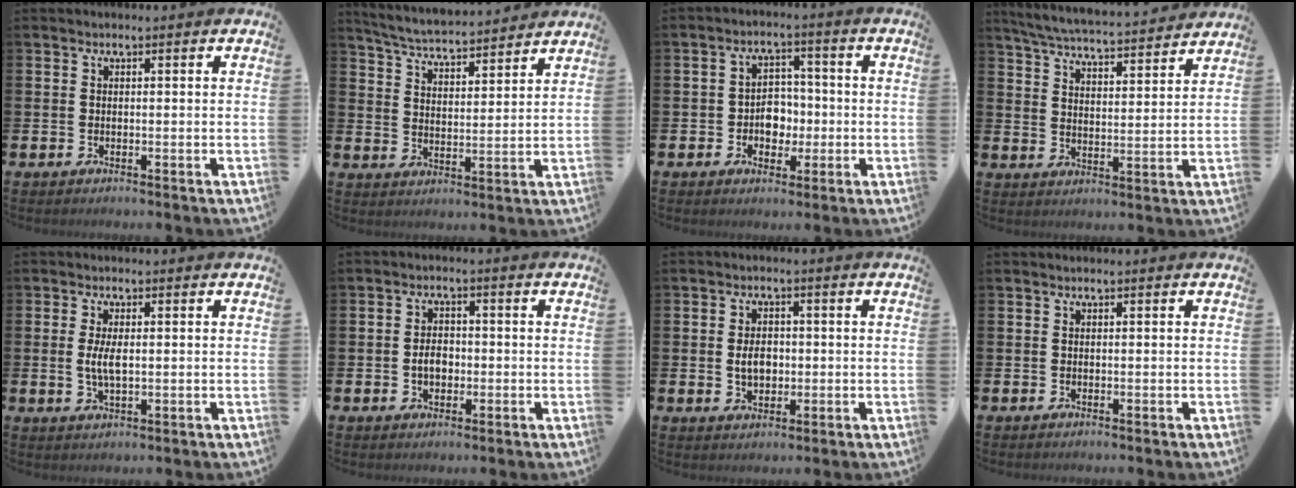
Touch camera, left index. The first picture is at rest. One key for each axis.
{"total": 5.2, "fx": 5.2, "fy": 0.1, "fz": 0.8, "tx": -0.038, "ty": -0.037, "tz": 0.088}
{"total": 4.3, "fx": -0.9, "fy": 3.6, "fz": 2.2, "tx": -0.035, "ty": 0.005, "tz": -0.027}
{"total": 5.9, "fx": 5.8, "fy": 0.2, "fz": 1.1, "tx": -0.048, "ty": -0.043, "tz": 0.100}
{"total": 3.6, "fx": 0.2, "fy": 1.4, "fz": 3.3, "tx": -0.065, "ty": 0.006, "tz": 0.002}
{"total": 3.1, "fx": -0.7, "fy": 2.2, "fz": 2.1, "tx": -0.025, "ty": -0.002, "tz": -0.019}
{"total": 3.6, "fx": -0.1, "fy": 2.6, "fz": 2.5, "tx": -0.036, "ty": 0.004, "tz": -0.008}
{"total": 0.0}